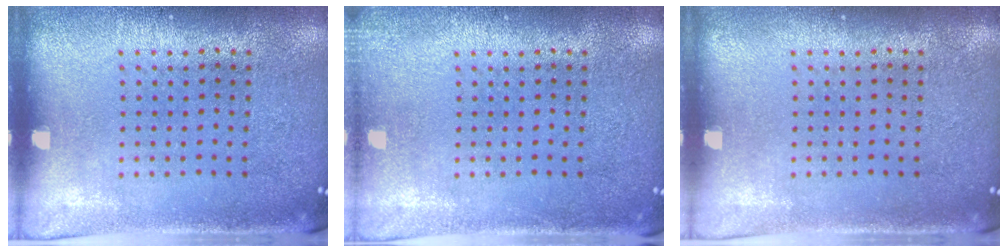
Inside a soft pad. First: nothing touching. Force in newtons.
{"total": 1.1, "press": 1.1, "slide": 0.3}
{"total": 0.0}